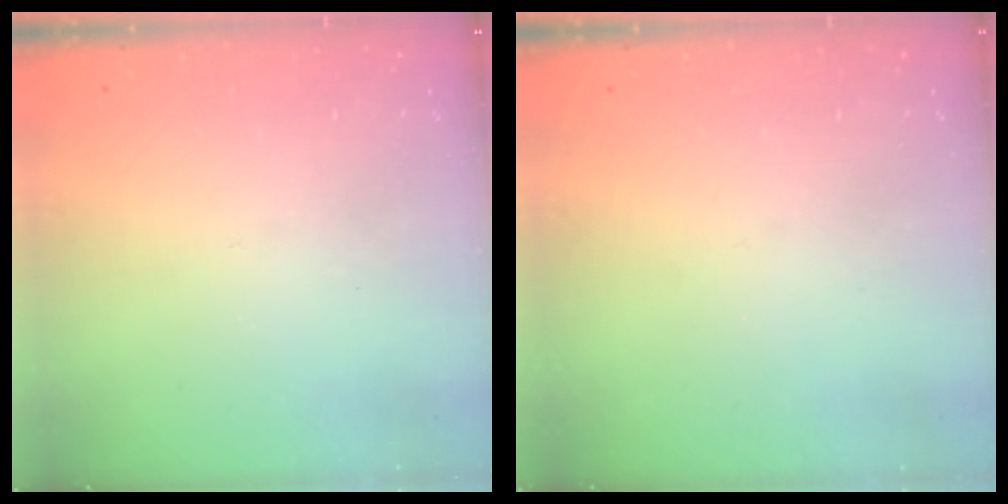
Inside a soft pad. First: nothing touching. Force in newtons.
{"total": 0.0}